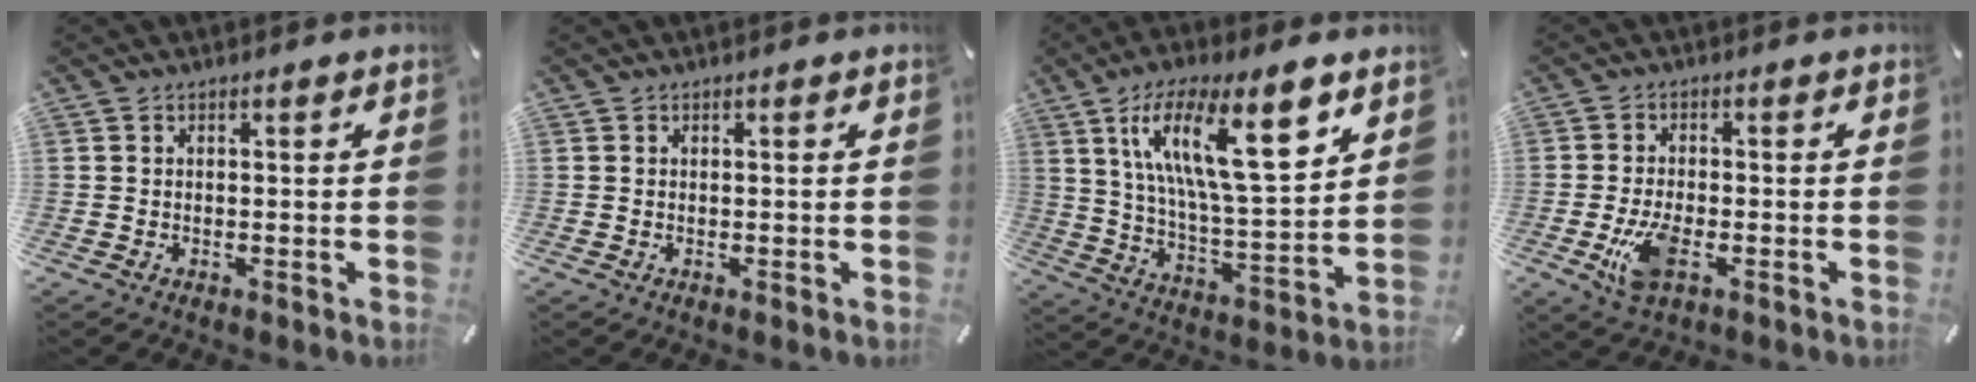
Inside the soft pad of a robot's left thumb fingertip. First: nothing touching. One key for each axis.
{"total": 0.0}
{"total": 20.6, "fx": 10.4, "fy": 7.0, "fz": 16.3, "tx": -0.287, "ty": -0.035, "tz": 0.166}
{"total": 7.3, "fx": -2.4, "fy": 3.5, "fz": 5.9, "tx": -0.134, "ty": -0.004, "tz": -0.041}